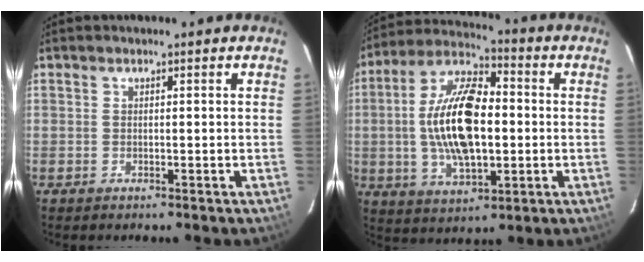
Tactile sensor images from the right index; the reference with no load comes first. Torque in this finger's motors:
{"motor_torque": [2.14, 0.00, 0.77, 0.21]}